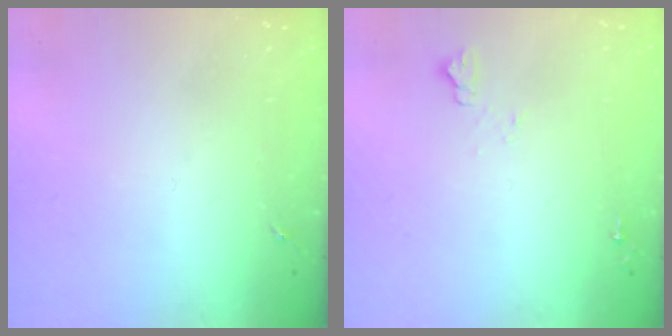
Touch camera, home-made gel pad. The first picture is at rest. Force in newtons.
{"total": 5.4, "press": 5.4, "slide": 0.7}